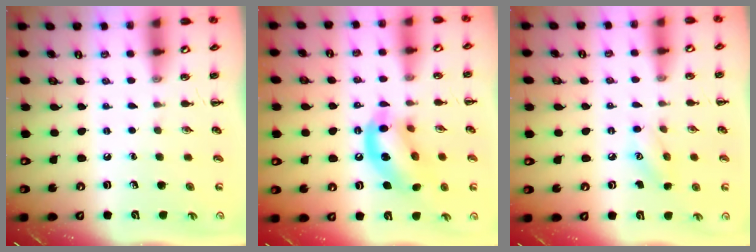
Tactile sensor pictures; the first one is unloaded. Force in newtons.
{"total": 14.4, "press": 14.1, "slide": 3.0}
{"total": 6.2, "press": 6.1, "slide": 1.1}